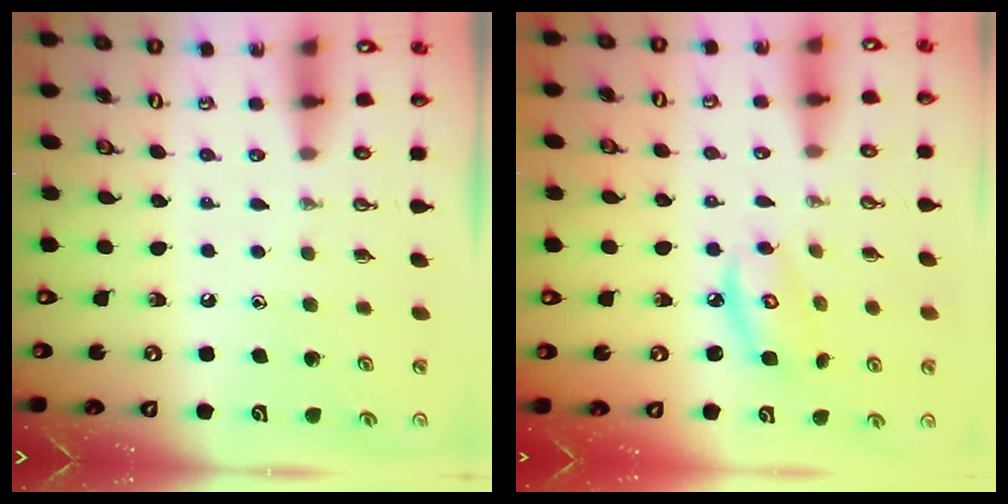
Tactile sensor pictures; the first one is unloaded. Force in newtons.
{"total": 6.6, "press": 6.5, "slide": 0.4}